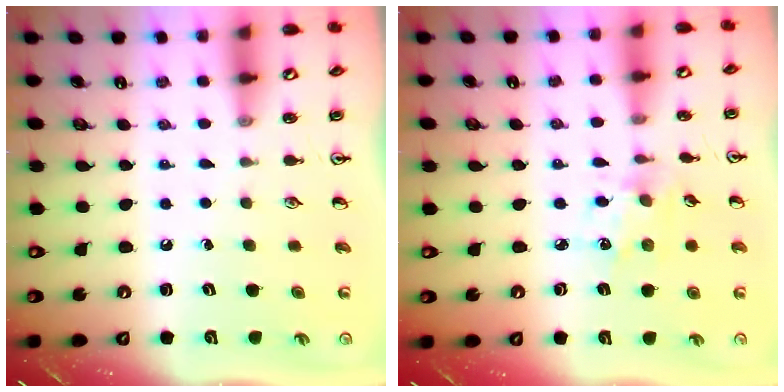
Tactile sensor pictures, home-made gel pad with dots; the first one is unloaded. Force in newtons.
{"total": 2.9, "press": 2.9, "slide": 0.7}